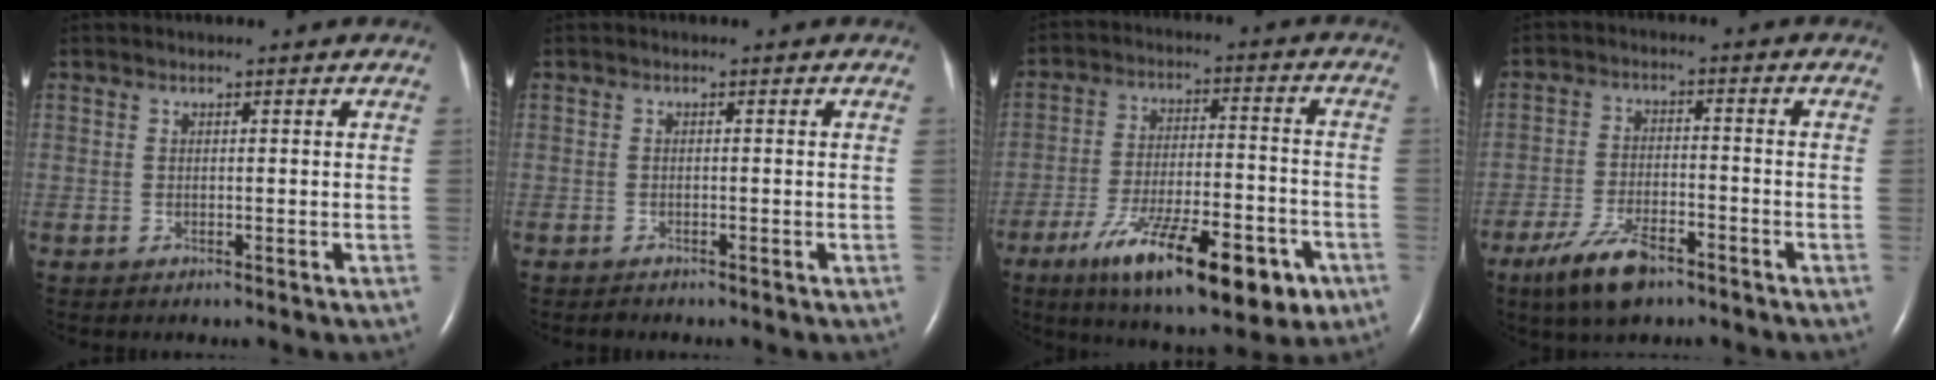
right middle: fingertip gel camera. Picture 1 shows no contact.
{"total": 0.7, "force": [-0.6, 0.2, 0.1], "torque": [-0.008, -0.002, -0.010]}
{"total": 19.0, "force": [-10.6, 5.3, 14.8], "torque": [-0.207, -0.014, -0.161]}
{"total": 7.9, "force": [-5.4, 2.6, 5.1], "torque": [-0.110, -0.010, -0.097]}